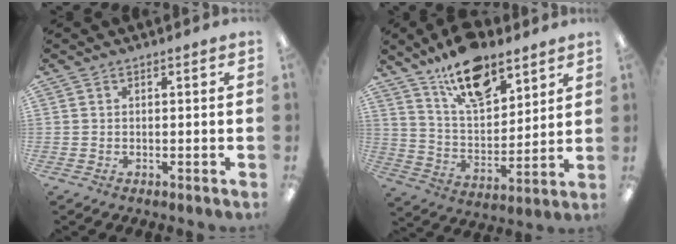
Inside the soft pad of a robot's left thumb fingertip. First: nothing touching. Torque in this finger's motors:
{"motor_torque": [-0.06, 0.32, 1.25, -1.52, 0.09]}